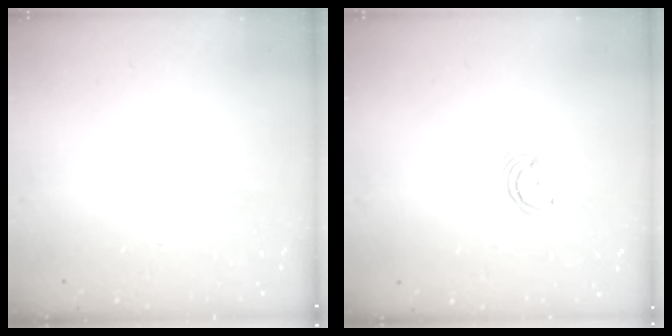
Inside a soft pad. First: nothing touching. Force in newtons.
{"total": 3.3, "press": 3.3, "slide": 0.4}